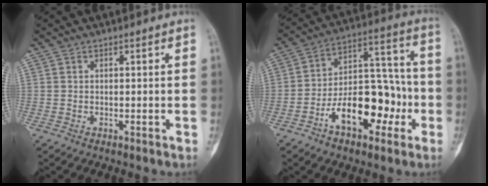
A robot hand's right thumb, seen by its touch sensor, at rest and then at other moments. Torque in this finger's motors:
{"motor_torque": [1.94, 1.83, 1.09, -0.91, 0.13]}